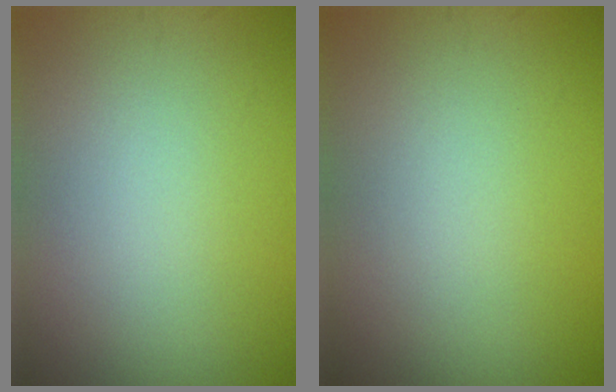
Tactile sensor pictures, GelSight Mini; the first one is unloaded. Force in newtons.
{"total": 0.0}